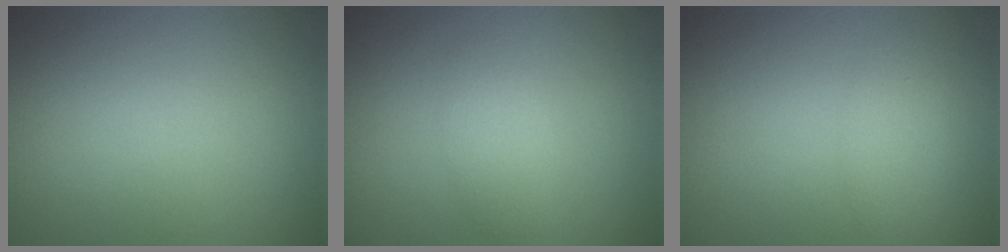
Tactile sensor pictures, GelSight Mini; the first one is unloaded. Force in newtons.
{"total": 1.9, "press": 1.9, "slide": 0.0}
{"total": 1.8, "press": 1.8, "slide": 0.1}